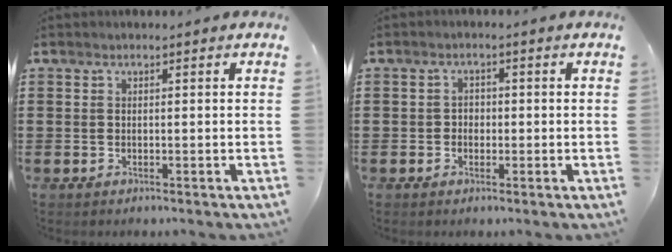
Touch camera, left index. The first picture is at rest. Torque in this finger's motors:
{"motor_torque": [-0.02, 0.12, 0.02, 0.00]}